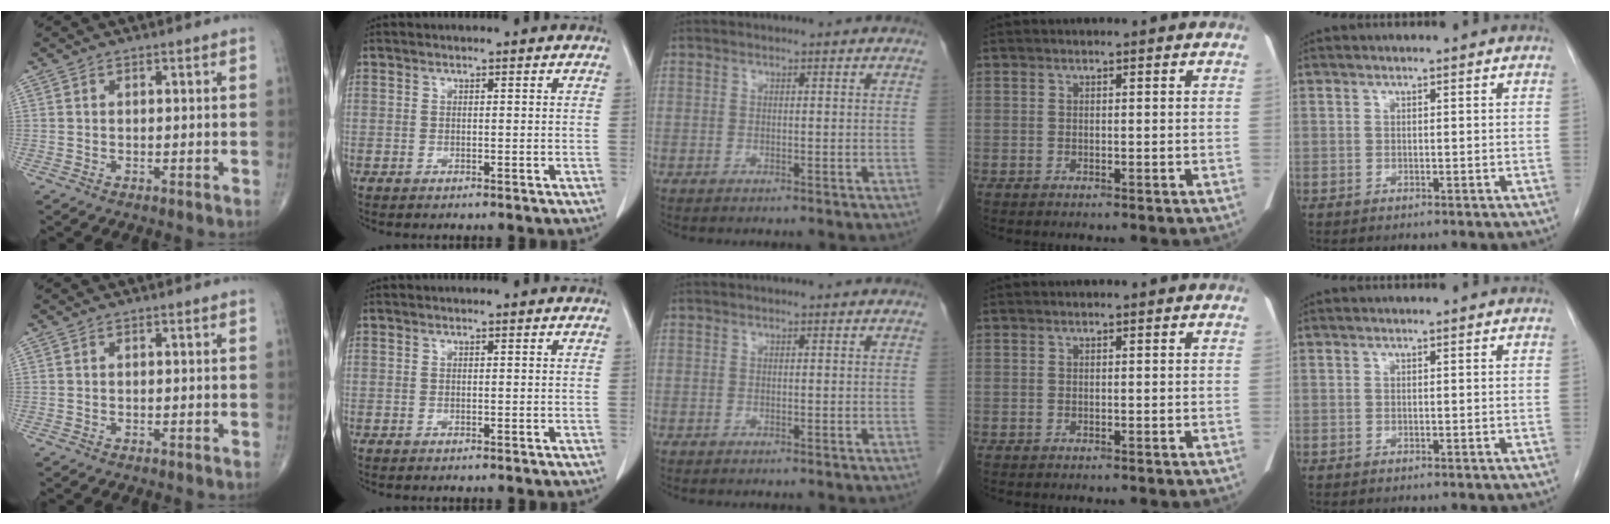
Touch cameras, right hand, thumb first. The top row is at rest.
{}